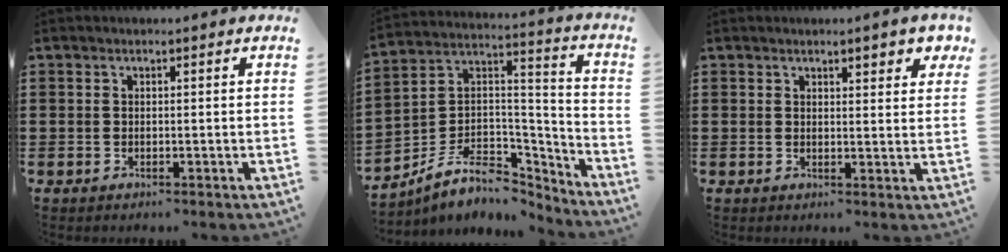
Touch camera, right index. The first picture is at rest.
{"total": 8.3, "force": [-5.4, 5.1, 3.8], "torque": [-0.089, 0.000, -0.101]}
{"total": 2.4, "force": [1.9, 0.6, 1.3], "torque": [-0.022, 0.002, 0.032]}